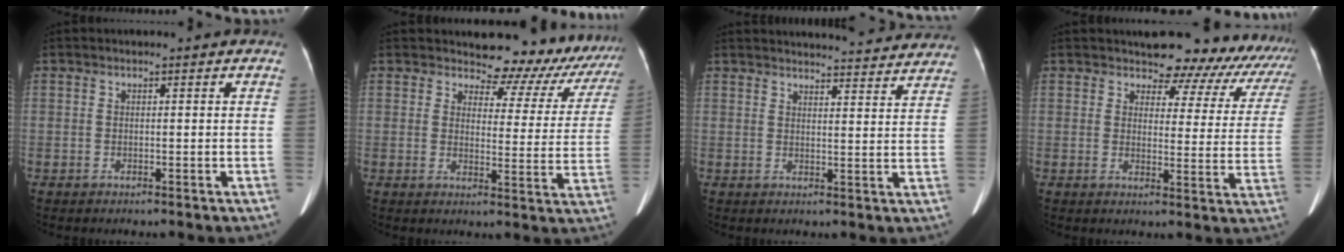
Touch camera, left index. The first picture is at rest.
{"total": 12.3, "force": [11.5, 4.0, 1.2], "torque": [0.011, -0.041, 0.107]}
{"total": 21.1, "force": [20.2, 3.2, 5.1], "torque": [-0.059, -0.016, 0.236]}
{"total": 13.9, "force": [12.8, 5.1, 1.8], "torque": [0.021, -0.039, 0.109]}